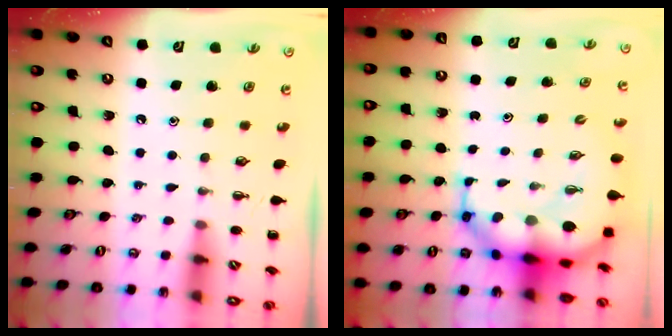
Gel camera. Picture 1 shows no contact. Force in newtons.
{"total": 11.8, "press": 11.4, "slide": 3.0}